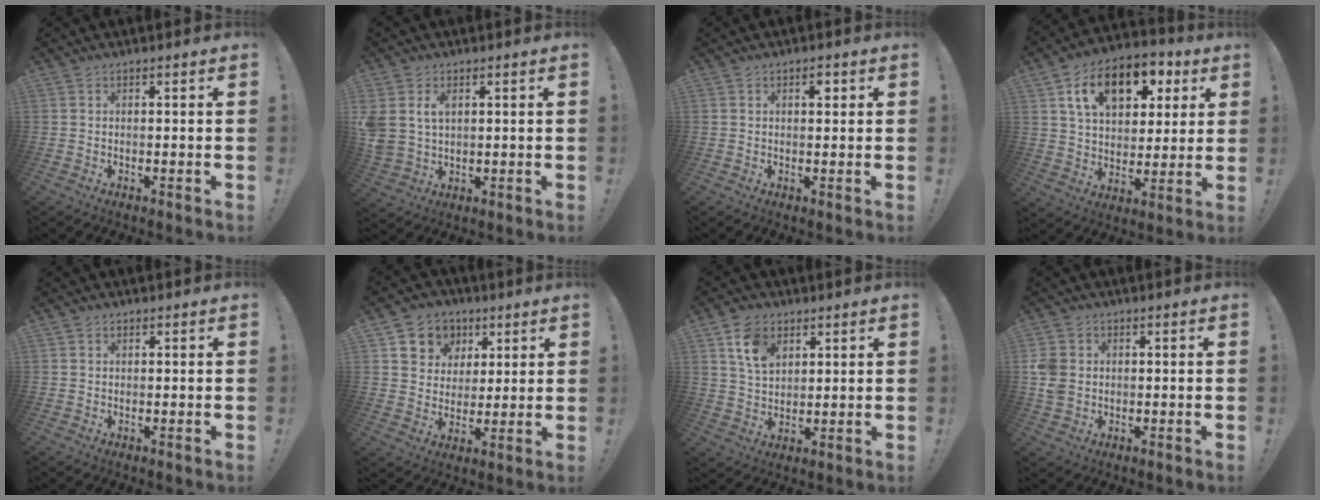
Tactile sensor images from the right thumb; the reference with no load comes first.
{"total": 6.4, "force": [2.3, 5.1, 3.2], "torque": [-0.056, -0.009, 0.044]}
{"total": 2.1, "force": [0.9, 1.4, 1.3], "torque": [-0.004, -0.004, 0.008]}
{"total": 16.6, "force": [7.5, 10.8, 10.1], "torque": [-0.155, -0.025, 0.133]}
{"total": 0.9, "force": [0.5, 0.8, 0.1], "torque": [0.007, -0.002, 0.009]}
{"total": 9.3, "force": [3.9, 8.2, 2.2], "torque": [-0.033, -0.025, 0.081]}
{"total": 9.7, "force": [5.2, 6.5, 4.9], "torque": [-0.082, -0.015, 0.100]}
{"total": 6.4, "force": [0.8, 5.4, 3.3], "torque": [-0.069, 0.003, 0.016]}